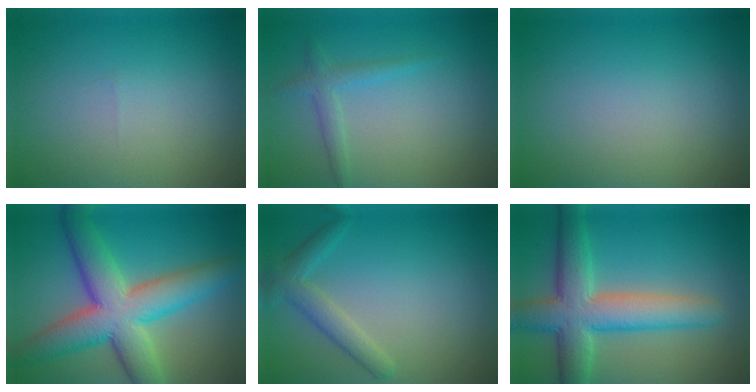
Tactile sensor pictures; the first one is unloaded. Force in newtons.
{"total": 1.8, "press": 1.8, "slide": 0.0}
{"total": 0.0}
{"total": 9.6, "press": 9.6, "slide": 0.2}
{"total": 2.6, "press": 2.6, "slide": 0.1}
{"total": 7.8, "press": 7.8, "slide": 0.5}